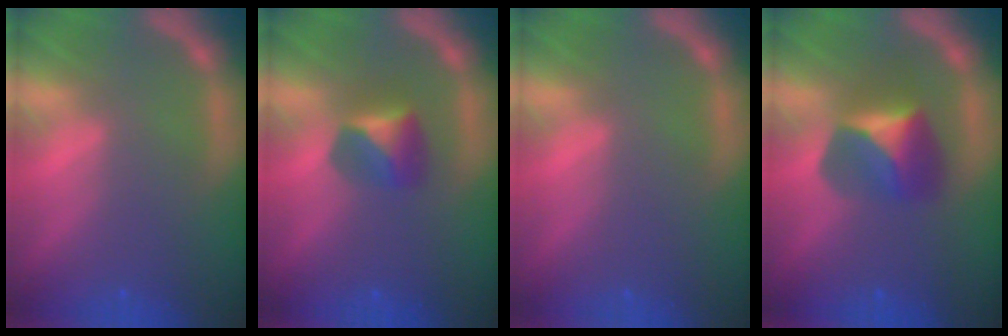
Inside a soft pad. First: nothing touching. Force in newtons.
{"total": 2.9}
{"total": 0.0}
{"total": 4.4}